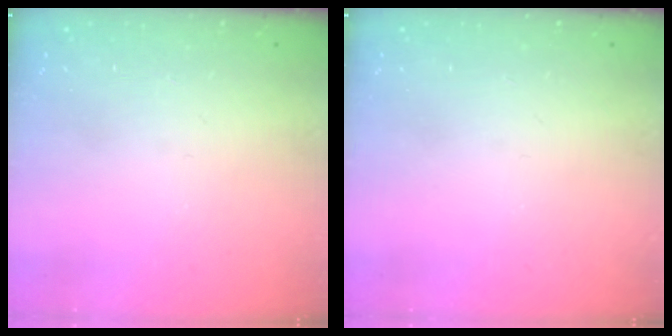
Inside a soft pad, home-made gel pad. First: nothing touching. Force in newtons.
{"total": 0.0}